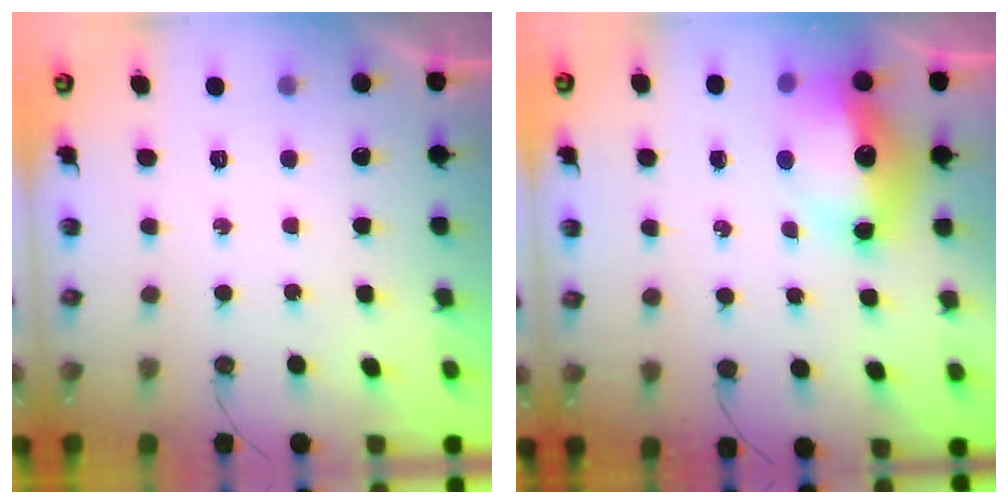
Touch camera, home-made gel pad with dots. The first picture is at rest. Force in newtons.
{"total": 14.3, "press": 14.2, "slide": 1.3}